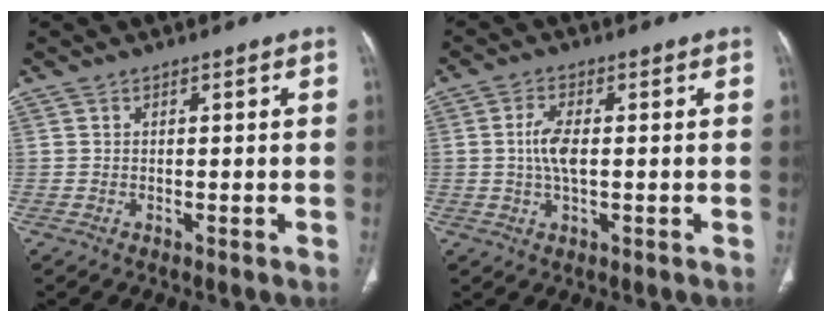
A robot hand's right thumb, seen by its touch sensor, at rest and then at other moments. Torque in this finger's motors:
{"motor_torque": [0.59, 0.83, 0.77, -0.48, 0.09]}